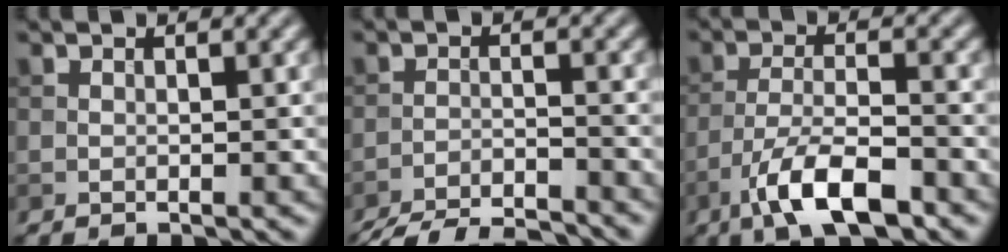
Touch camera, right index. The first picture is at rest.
{"total": 9.0, "force": [-8.4, 1.5, 2.7], "torque": [-0.047, -0.021, -0.135]}
{"total": 7.2, "force": [-4.5, 2.3, 5.2], "torque": [-0.095, 0.001, -0.083]}